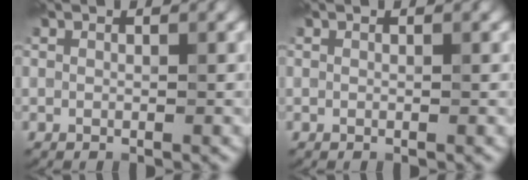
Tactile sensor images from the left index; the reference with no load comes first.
{"total": 0.0}